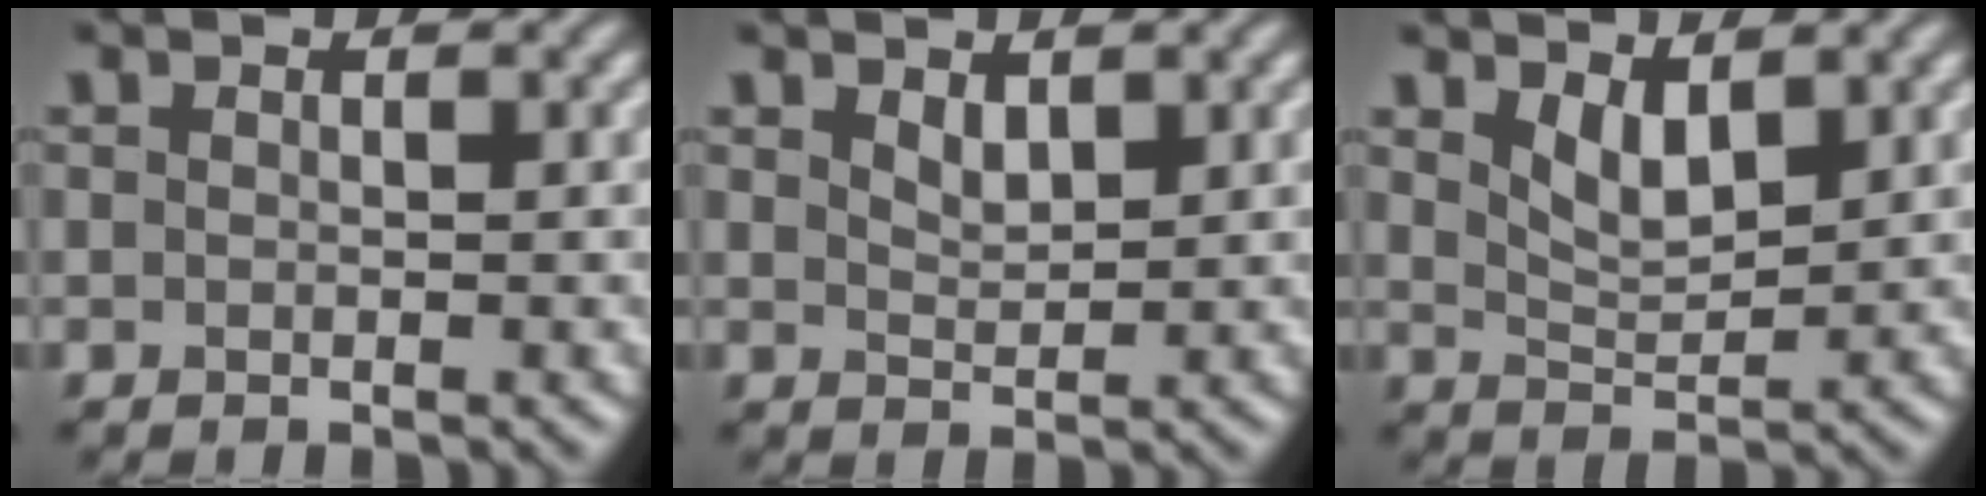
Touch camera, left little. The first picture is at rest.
{"total": 1.6, "force": [1.1, 0.7, 0.9], "torque": [-0.019, -0.003, 0.025]}
{"total": 2.8, "force": [1.7, 1.1, 1.9], "torque": [-0.041, -0.010, 0.036]}